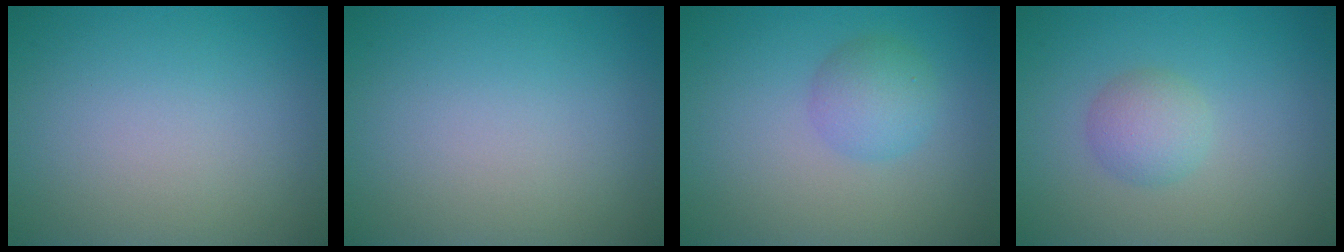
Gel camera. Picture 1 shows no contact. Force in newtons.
{"total": 0.0}
{"total": 2.7, "press": 2.7, "slide": 0.1}
{"total": 2.3, "press": 2.3, "slide": 0.1}